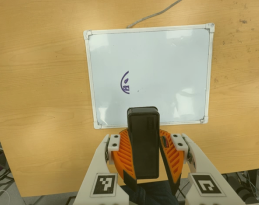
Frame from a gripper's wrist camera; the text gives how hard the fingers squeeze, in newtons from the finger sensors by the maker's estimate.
{"total": 11.1, "left": 10.5, "right": 11.7}